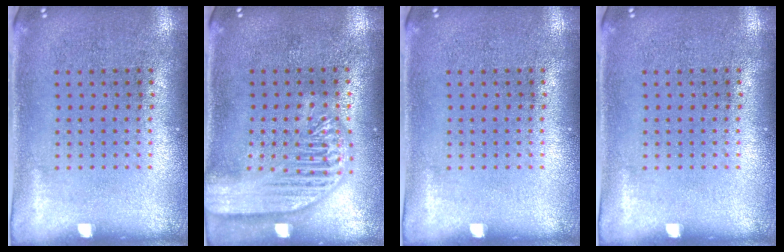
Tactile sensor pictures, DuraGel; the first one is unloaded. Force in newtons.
{"total": 3.0, "press": 3.0, "slide": 0.3}
{"total": 0.0}
{"total": 0.0}